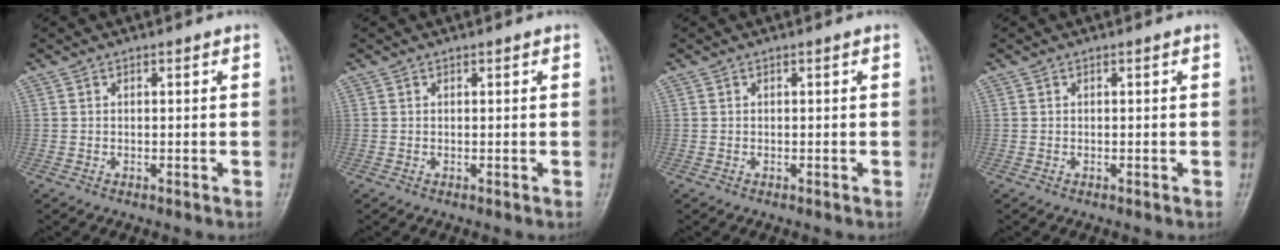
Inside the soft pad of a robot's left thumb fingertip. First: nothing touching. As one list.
[{"total": 0.0}, {"total": 0.0}, {"total": 0.0}]